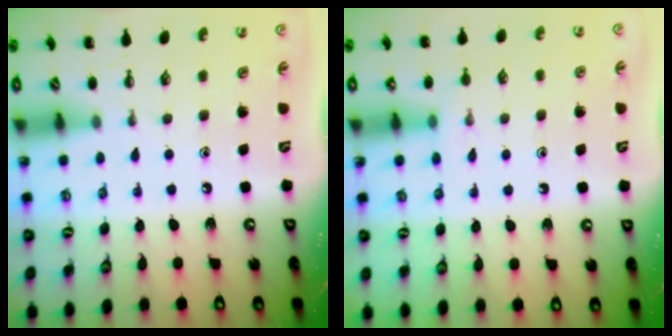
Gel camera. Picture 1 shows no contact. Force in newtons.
{"total": 4.9, "press": 4.8, "slide": 1.2}